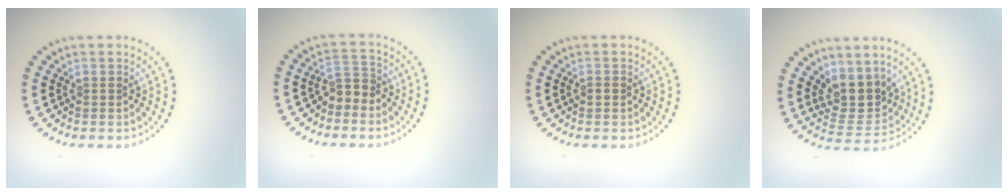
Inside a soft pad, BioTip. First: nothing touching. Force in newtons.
{"total": 2.1, "press": 1.9, "slide": 0.8}
{"total": 0.9, "press": 0.9, "slide": 0.1}
{"total": 3.9, "press": 3.4, "slide": 1.8}